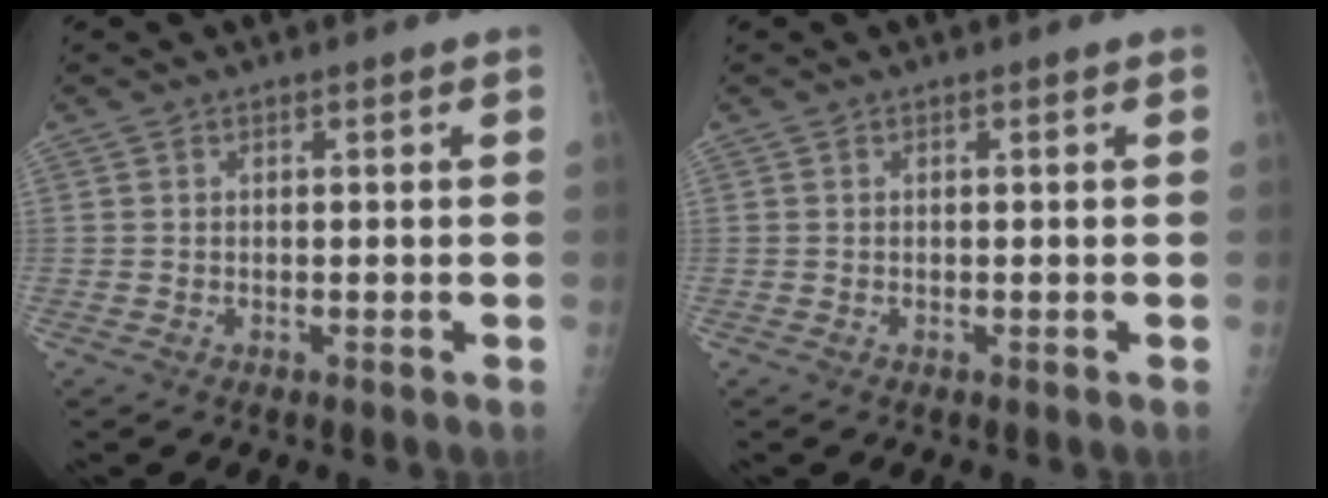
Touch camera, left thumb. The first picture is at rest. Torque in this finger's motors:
{"motor_torque": [-0.03, 0.07, -0.05, -0.08, 0.00]}